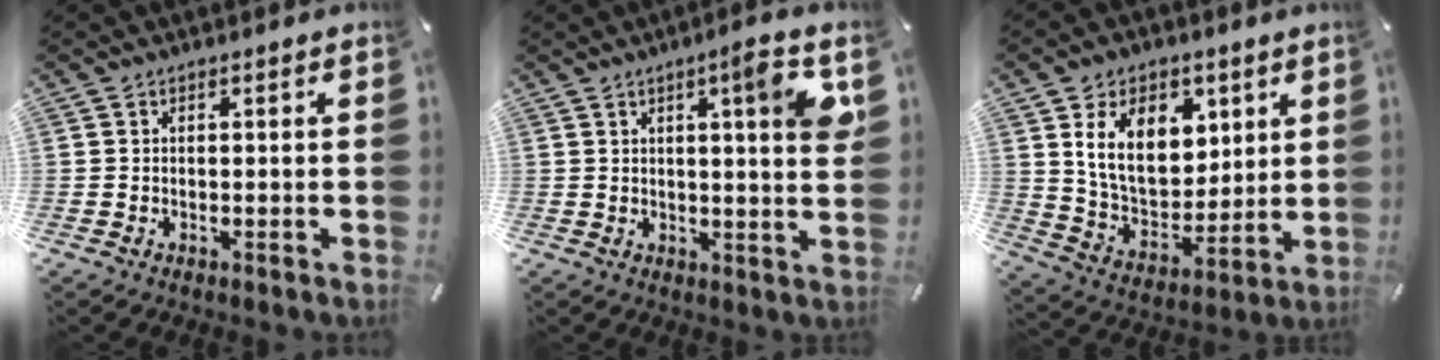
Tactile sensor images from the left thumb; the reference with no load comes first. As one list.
[{"total": 8.5, "force": [3.8, 0.6, 7.6], "torque": [-0.103, -0.019, 0.049]}, {"total": 15.1, "force": [6.0, 10.5, 8.9], "torque": [-0.158, -0.015, 0.113]}]